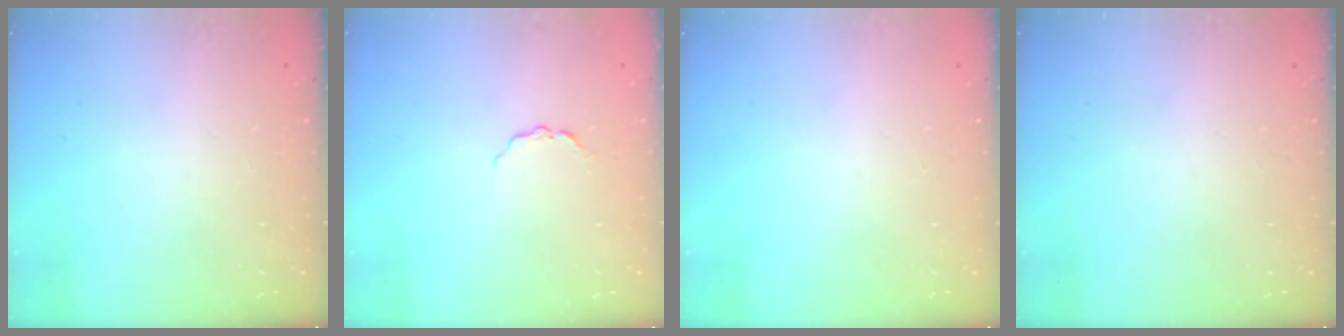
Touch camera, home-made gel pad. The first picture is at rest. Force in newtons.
{"total": 3.4, "press": 3.4, "slide": 0.5}
{"total": 0.0}
{"total": 0.0}